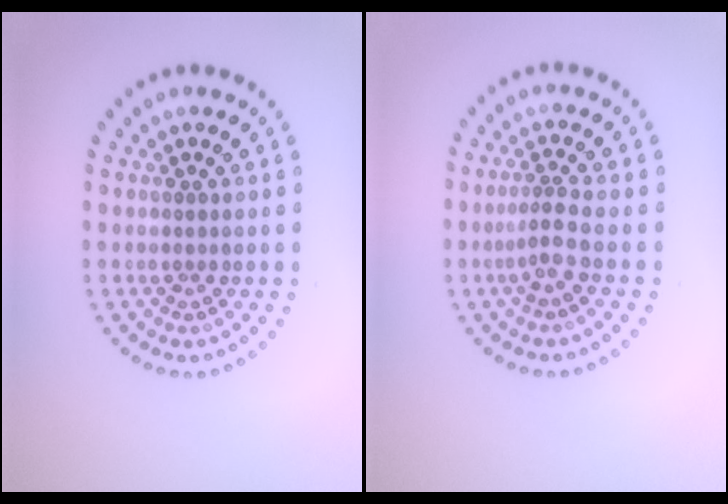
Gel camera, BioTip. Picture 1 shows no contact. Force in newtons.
{"total": 1.8, "press": 1.3, "slide": 1.3}